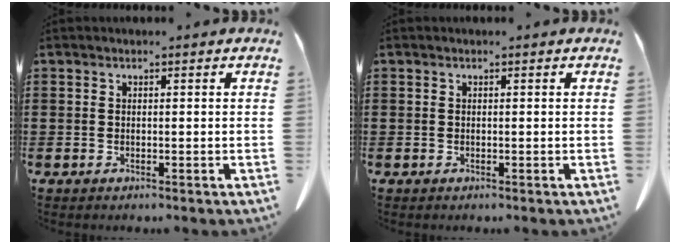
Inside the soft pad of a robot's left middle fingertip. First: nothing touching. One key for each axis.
{"total": 0.0}